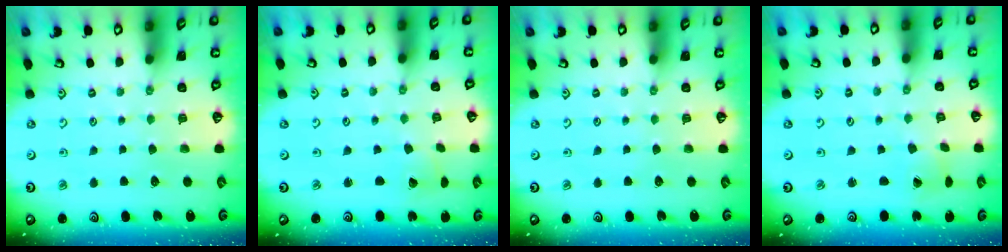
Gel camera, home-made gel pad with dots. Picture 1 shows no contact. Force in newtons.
{"total": 2.0, "press": 2.0, "slide": 0.3}
{"total": 0.0}
{"total": 1.6, "press": 1.6, "slide": 0.2}